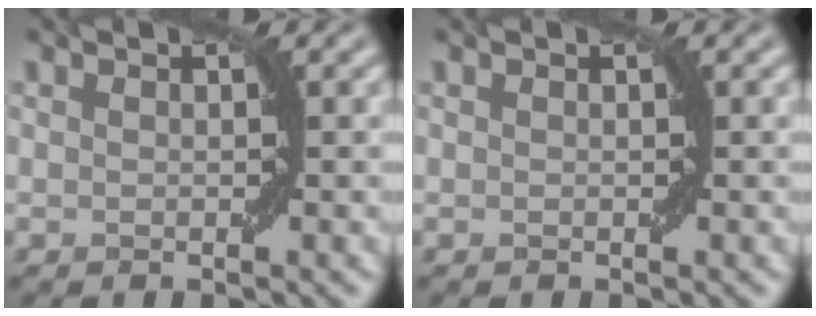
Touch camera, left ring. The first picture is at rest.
{"total": 0.0}